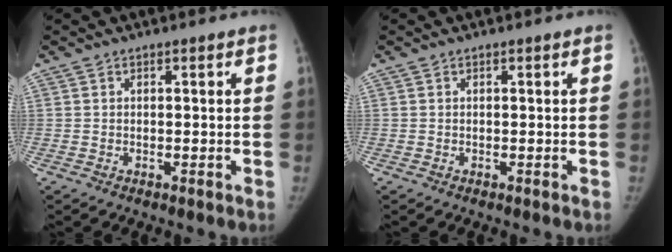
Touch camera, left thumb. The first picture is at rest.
{"total": 0.0}